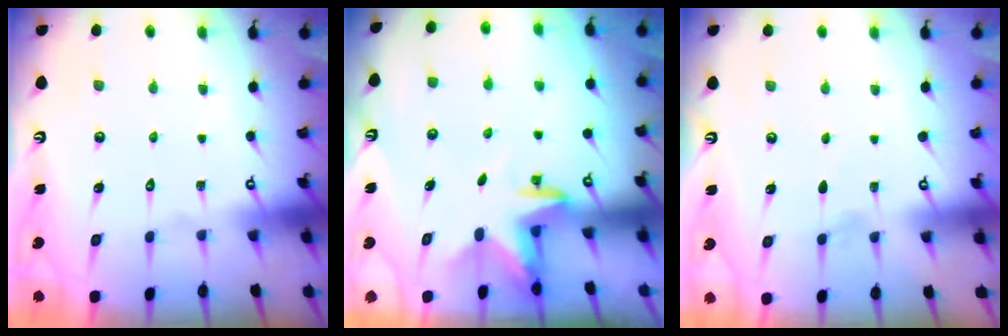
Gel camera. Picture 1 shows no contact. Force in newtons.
{"total": 3.1, "press": 3.0, "slide": 0.8}
{"total": 4.6, "press": 4.0, "slide": 2.3}